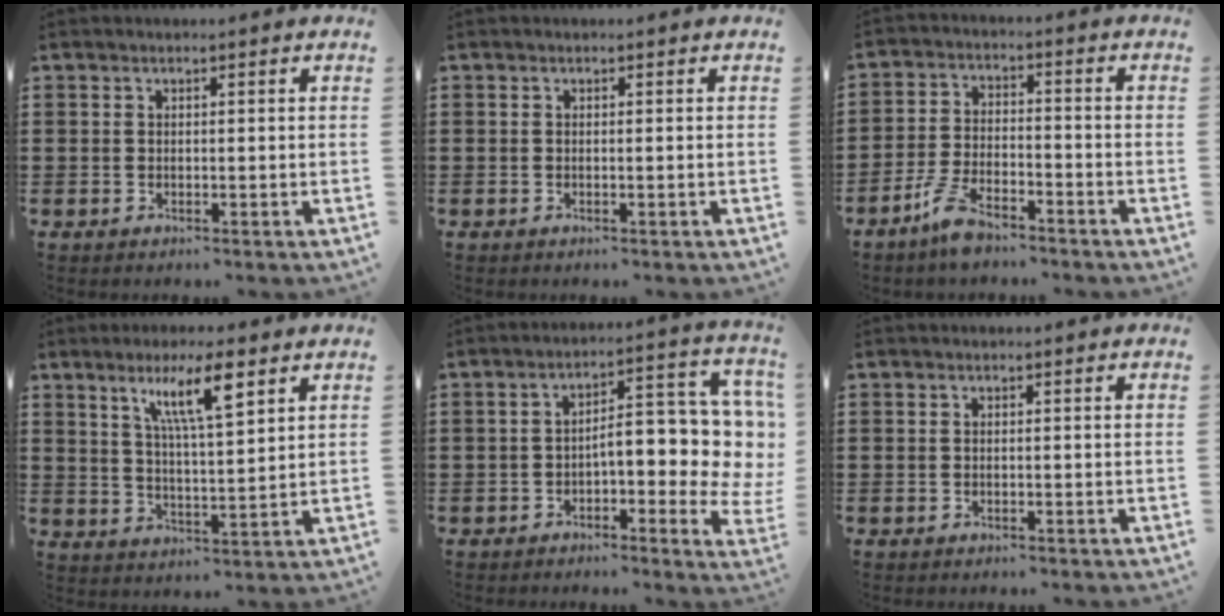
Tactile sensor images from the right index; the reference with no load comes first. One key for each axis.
{"total": 0.0}
{"total": 5.8, "fx": -4.5, "fy": 1.7, "fz": 3.2, "tx": -0.078, "ty": 0.002, "tz": -0.089}
{"total": 8.4, "fx": 4.6, "fy": 1.4, "fz": 6.9, "tx": -0.133, "ty": 0.001, "tz": 0.074}
{"total": 7.5, "fx": 0.3, "fy": 3.7, "fz": 6.5, "tx": -0.086, "ty": -0.025, "tz": -0.007}
{"total": 0.0}